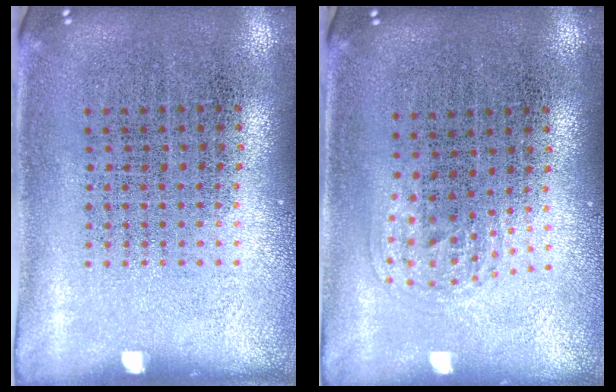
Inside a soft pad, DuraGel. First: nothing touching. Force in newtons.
{"total": 1.0, "press": 0.6, "slide": 0.8}